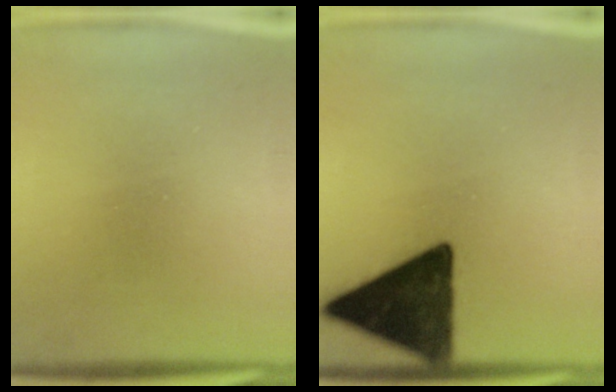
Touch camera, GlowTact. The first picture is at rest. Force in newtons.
{"total": 13.0}